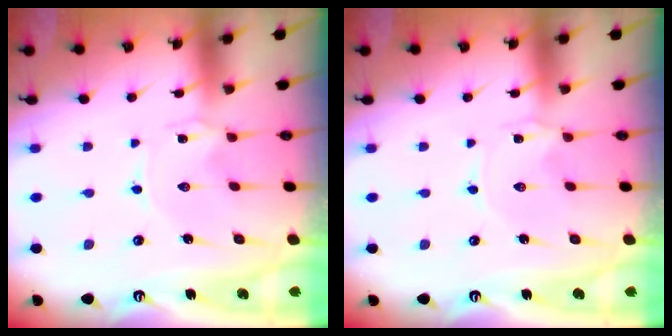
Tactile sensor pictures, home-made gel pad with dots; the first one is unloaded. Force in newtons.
{"total": 0.0}